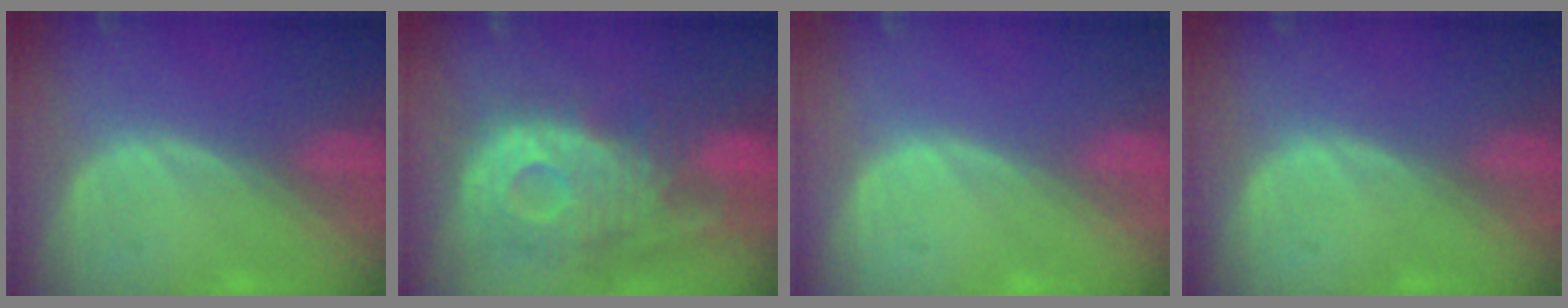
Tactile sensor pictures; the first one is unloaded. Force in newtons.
{"total": 12.3, "press": 10.9, "slide": 5.7}
{"total": 0.0}
{"total": 0.0}